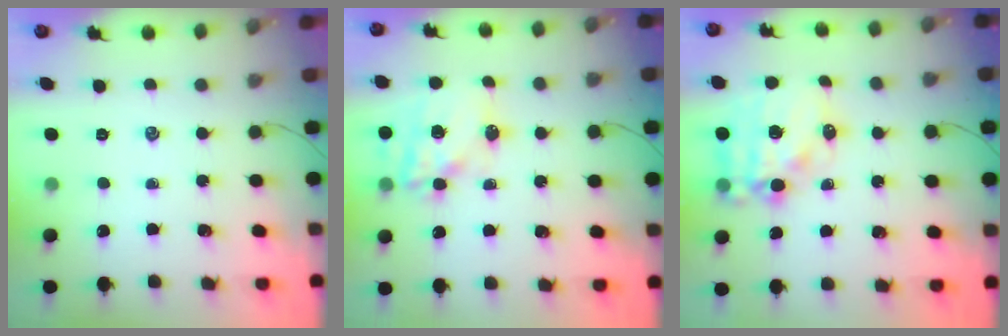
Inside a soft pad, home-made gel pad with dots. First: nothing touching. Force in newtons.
{"total": 16.0, "press": 15.5, "slide": 3.7}
{"total": 16.1, "press": 15.7, "slide": 3.9}